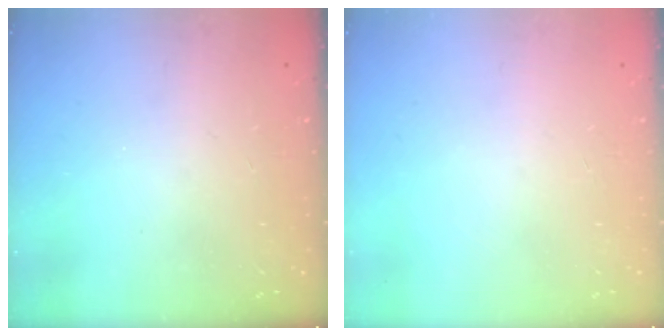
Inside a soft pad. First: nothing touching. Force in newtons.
{"total": 0.0}